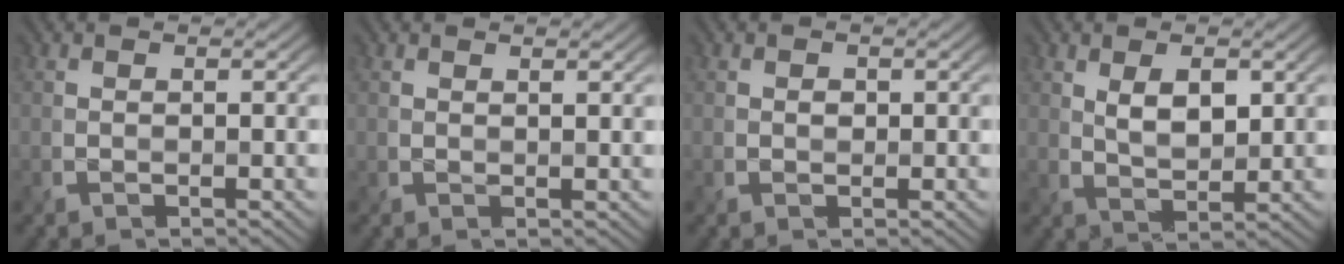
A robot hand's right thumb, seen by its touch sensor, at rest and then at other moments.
{"total": 0.8, "force": [0.7, 0.1, 0.4], "torque": [-0.008, -0.001, 0.013]}
{"total": 0.7, "force": [0.1, 0.6, 0.2], "torque": [-0.007, -0.007, 0.009]}
{"total": 4.1, "force": [1.6, 2.2, 3.2], "torque": [-0.069, -0.008, 0.037]}